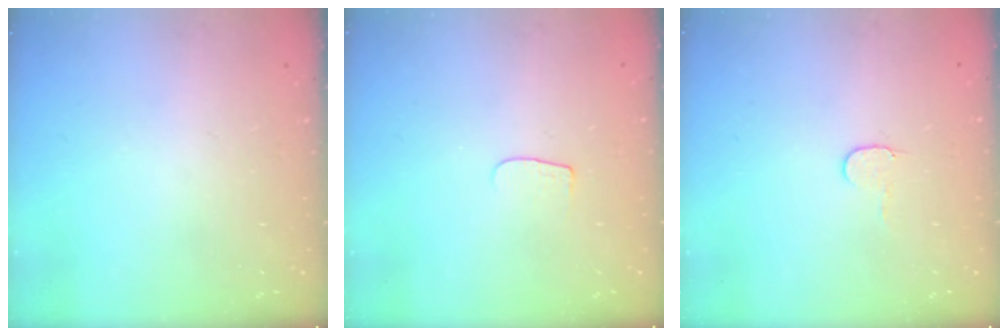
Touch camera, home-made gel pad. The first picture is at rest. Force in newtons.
{"total": 4.3, "press": 4.3, "slide": 0.5}
{"total": 3.6, "press": 3.6, "slide": 0.4}